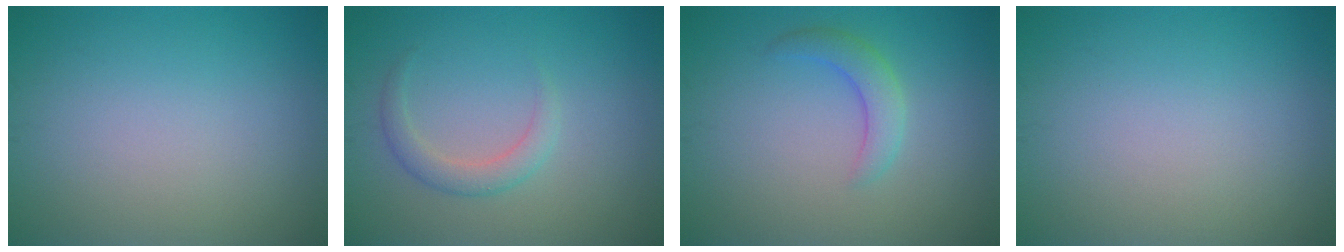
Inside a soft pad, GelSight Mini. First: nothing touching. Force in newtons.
{"total": 2.1, "press": 2.0, "slide": 0.2}
{"total": 2.4, "press": 2.4, "slide": 0.1}
{"total": 0.0}